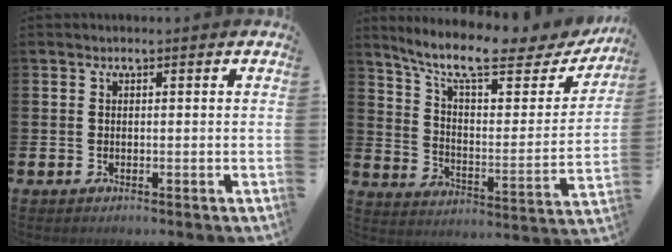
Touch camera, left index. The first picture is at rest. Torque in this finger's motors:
{"motor_torque": [1.07, -1.07, 0.46, 0.12]}